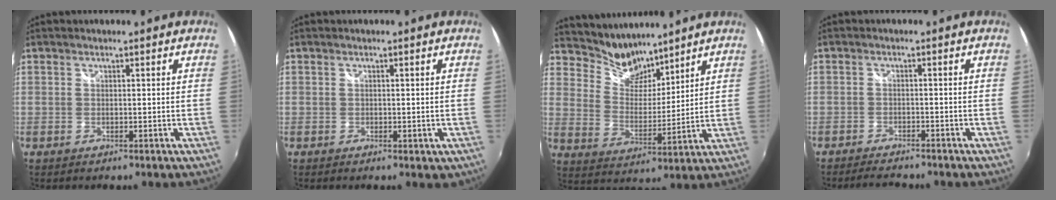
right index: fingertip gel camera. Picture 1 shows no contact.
{"total": 1.1, "force": [-0.2, 0.8, 0.8], "torque": [-0.010, -0.003, -0.003]}
{"total": 10.9, "force": [9.6, 4.4, 2.9], "torque": [-0.063, 0.004, 0.178]}
{"total": 5.1, "force": [-4.6, 1.2, 1.8], "torque": [-0.051, -0.009, -0.075]}